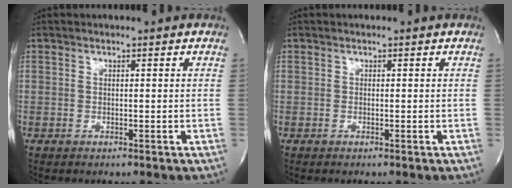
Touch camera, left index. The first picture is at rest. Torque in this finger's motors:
{"motor_torque": [-0.02, 0.00, 0.00, 0.00]}